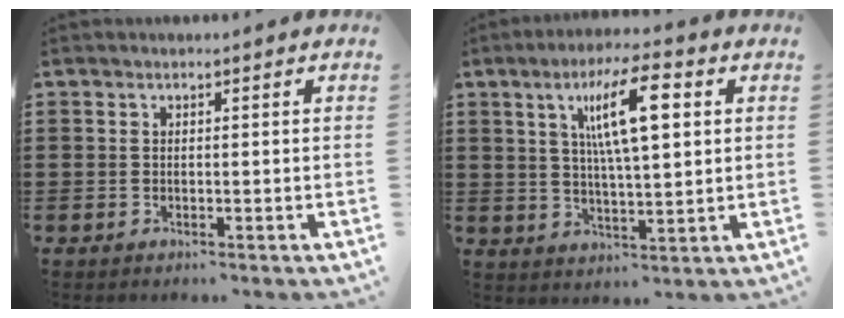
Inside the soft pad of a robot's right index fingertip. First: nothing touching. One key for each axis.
{"total": 10.2, "fx": 3.3, "fy": 2.3, "fz": 9.3, "tx": -0.178, "ty": 0.009, "tz": 0.052}